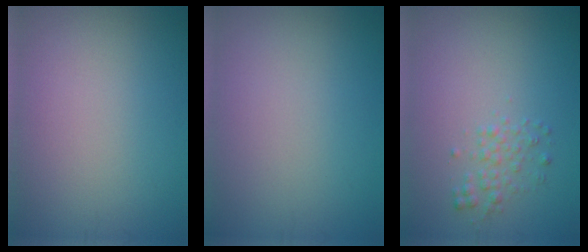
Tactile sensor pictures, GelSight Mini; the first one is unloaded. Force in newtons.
{"total": 0.0}
{"total": 1.5, "press": 1.5, "slide": 0.1}